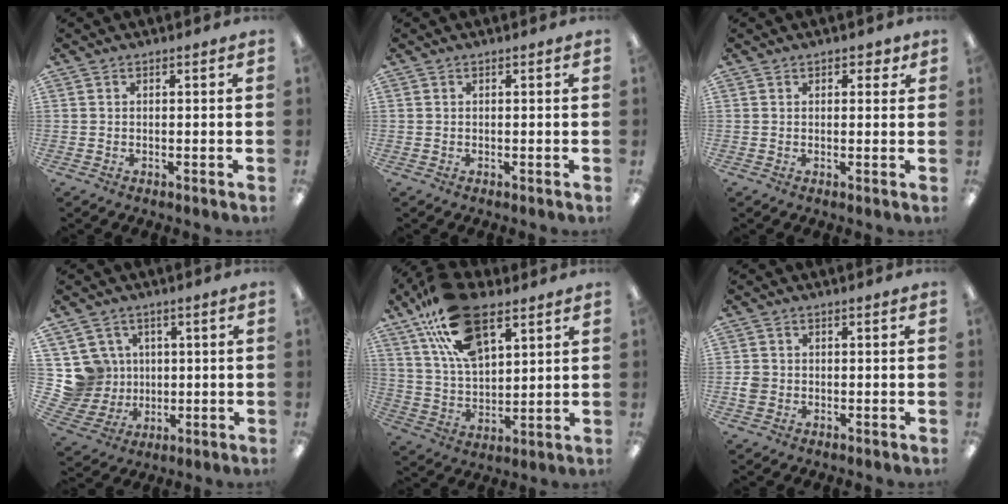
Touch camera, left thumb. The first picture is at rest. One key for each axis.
{"total": 0.0}
{"total": 2.2, "fx": 1.3, "fy": 1.4, "fz": 1.1, "tx": -0.007, "ty": -0.002, "tz": 0.019}
{"total": 10.2, "fx": 2.5, "fy": 9.7, "fz": 1.7, "tx": -0.083, "ty": -0.013, "tz": 0.061}
{"total": 20.2, "fx": 11.8, "fy": 10.2, "fz": 12.8, "tx": -0.232, "ty": -0.041, "tz": 0.212}
{"total": 2.4, "fx": -0.6, "fy": 2.2, "fz": 0.9, "tx": -0.015, "ty": 0.002, "tz": -0.011}